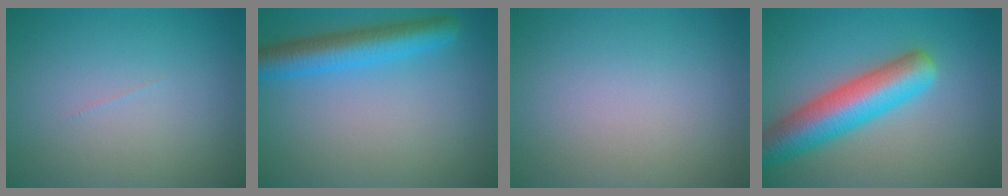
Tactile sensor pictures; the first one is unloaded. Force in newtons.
{"total": 5.2, "press": 5.2, "slide": 0.2}
{"total": 0.0}
{"total": 7.5, "press": 7.5, "slide": 0.4}